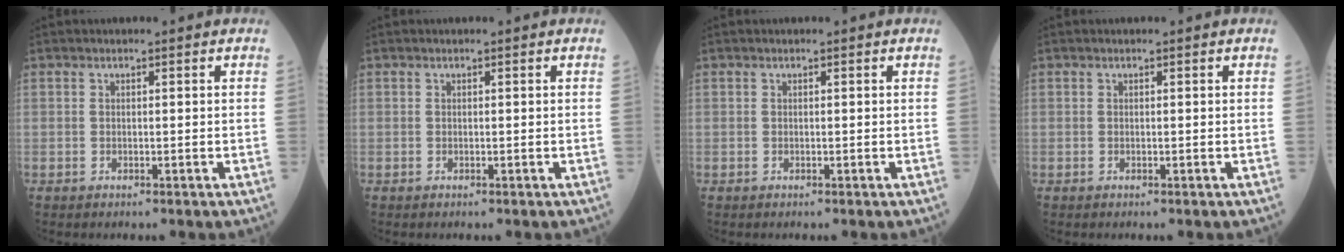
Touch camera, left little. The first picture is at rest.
{"total": 0.0}
{"total": 0.0}
{"total": 0.0}